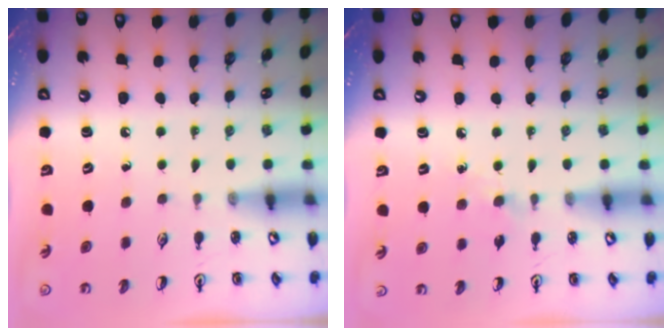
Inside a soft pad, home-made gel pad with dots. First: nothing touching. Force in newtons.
{"total": 4.5, "press": 4.4, "slide": 0.7}